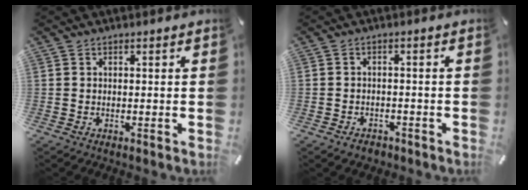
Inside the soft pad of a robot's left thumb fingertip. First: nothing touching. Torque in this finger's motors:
{"motor_torque": [-0.35, 0.38, -0.05, 0.09, 0.00]}